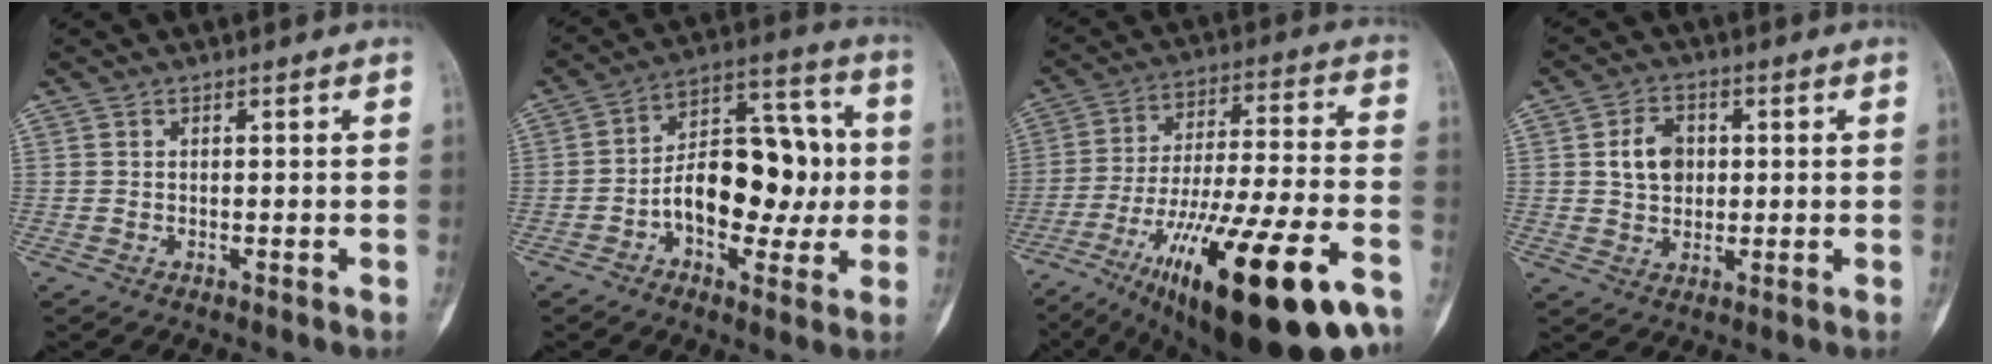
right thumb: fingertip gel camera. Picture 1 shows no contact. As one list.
[{"total": 17.2, "force": [-1.9, 10.3, 13.6], "torque": [-0.168, 0.043, -0.033]}, {"total": 30.1, "force": [-15.8, 7.3, 24.5], "torque": [-0.374, 0.040, -0.249]}, {"total": 6.7, "force": [1.1, 5.1, 4.2], "torque": [-0.054, 0.000, 0.017]}]